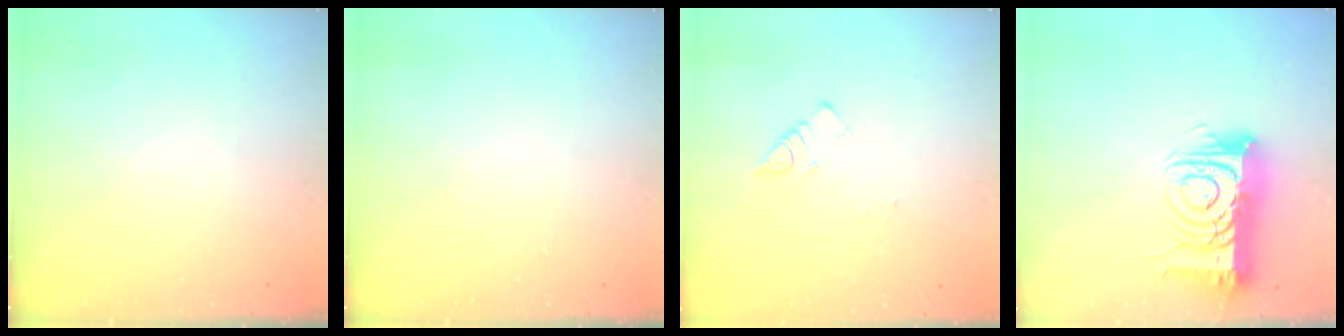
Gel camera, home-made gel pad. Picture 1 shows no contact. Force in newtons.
{"total": 0.0}
{"total": 4.1, "press": 4.0, "slide": 0.7}
{"total": 15.4, "press": 15.4, "slide": 1.3}